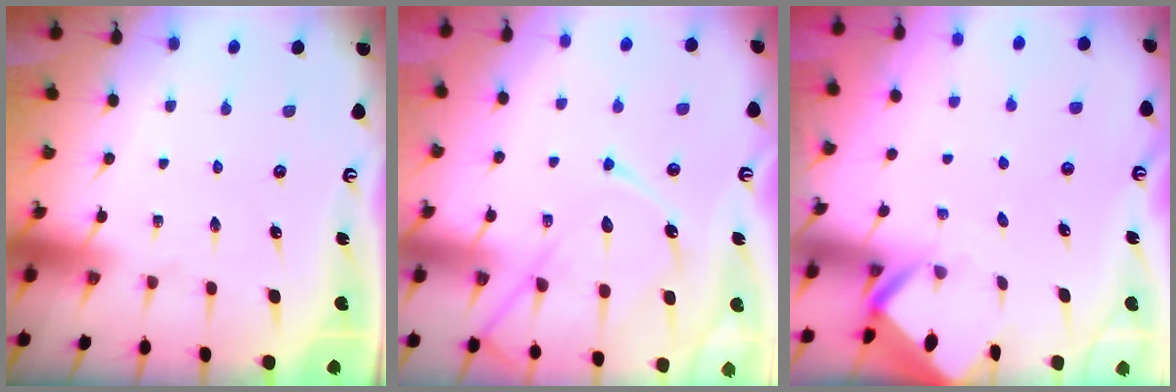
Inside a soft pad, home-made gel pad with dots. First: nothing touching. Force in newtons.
{"total": 13.0, "press": 12.9, "slide": 1.2}
{"total": 2.4, "press": 2.4, "slide": 0.1}